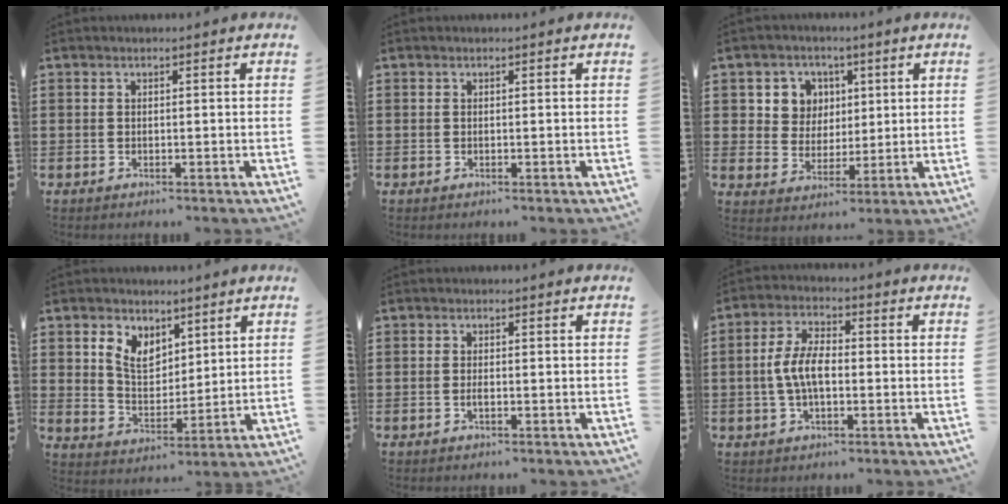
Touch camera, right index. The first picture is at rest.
{"total": 0.0}
{"total": 6.2, "force": [2.2, 5.7, 1.3], "torque": [-0.049, 0.015, 0.039]}
{"total": 5.8, "force": [3.5, 3.9, 2.4], "torque": [-0.068, 0.009, 0.066]}
{"total": 1.1, "force": [-0.3, 0.3, 1.0], "torque": [-0.019, -0.003, -0.005]}
{"total": 6.5, "force": [-0.7, 3.2, 5.6], "torque": [-0.128, 0.000, -0.020]}